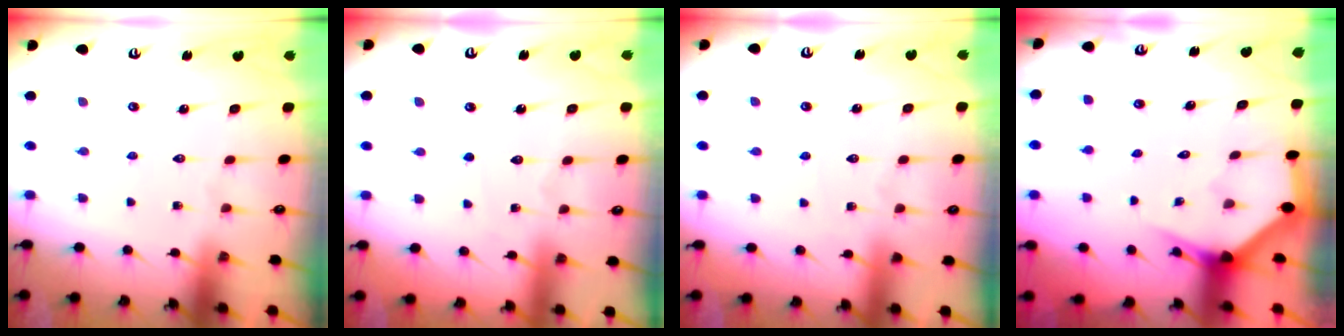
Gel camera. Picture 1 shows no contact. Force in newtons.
{"total": 3.8, "press": 3.7, "slide": 0.4}
{"total": 2.8, "press": 2.8, "slide": 0.3}
{"total": 2.7, "press": 2.7, "slide": 0.1}